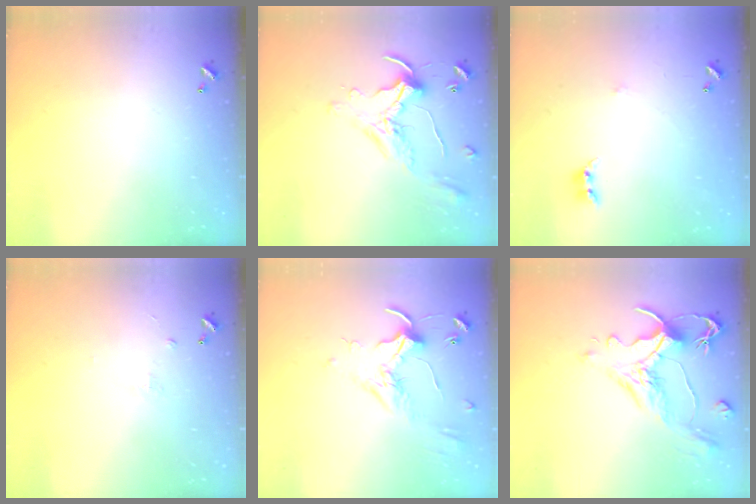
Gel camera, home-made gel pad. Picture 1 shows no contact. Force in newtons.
{"total": 0.7, "press": 0.5, "slide": 0.4}
{"total": 4.4, "press": 4.4, "slide": 0.3}
{"total": 1.2, "press": 1.1, "slide": 0.6}
{"total": 1.7, "press": 1.6, "slide": 0.5}
{"total": 1.6, "press": 0.4, "slide": 1.5}